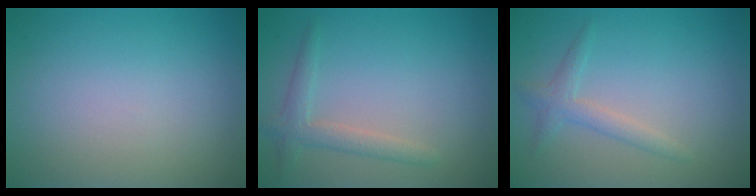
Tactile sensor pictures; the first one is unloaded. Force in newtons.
{"total": 2.2, "press": 2.2, "slide": 0.1}
{"total": 1.9, "press": 1.9, "slide": 0.0}